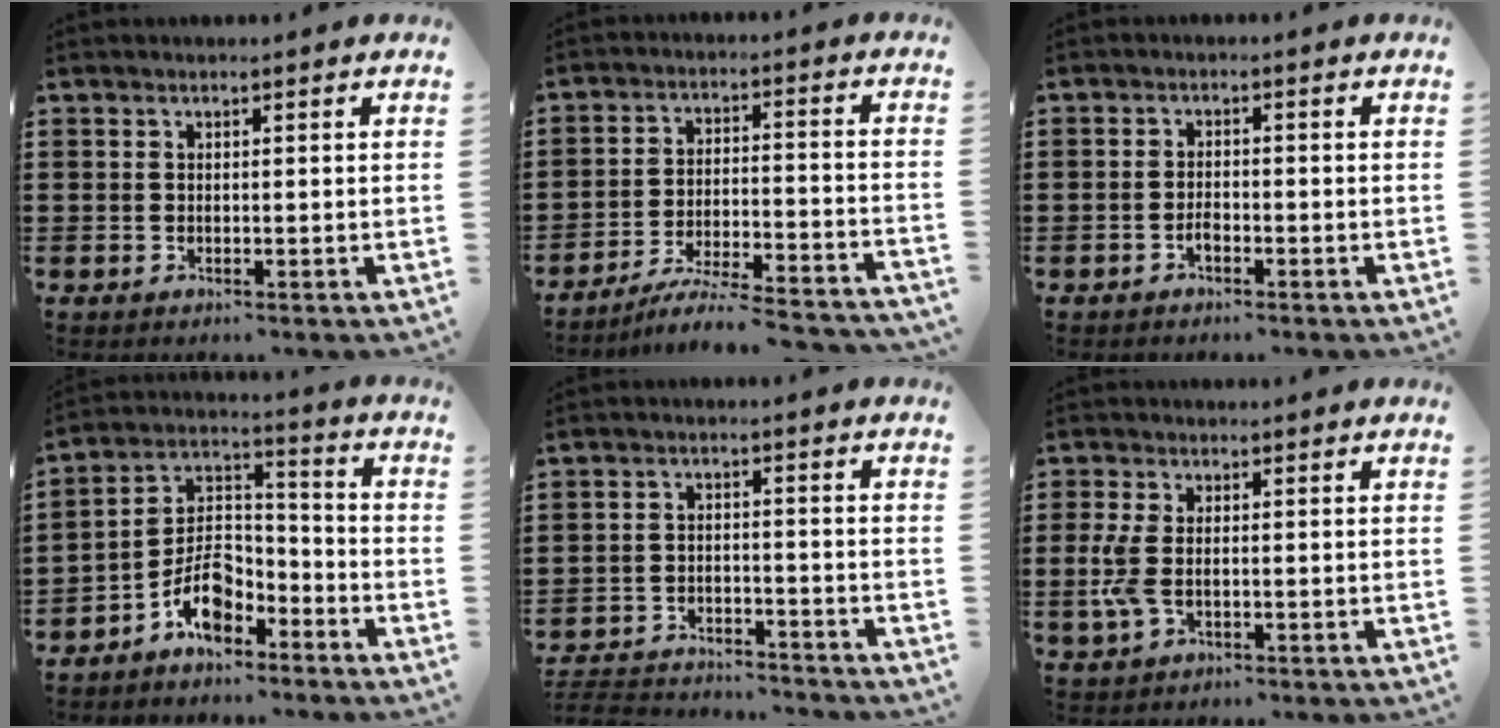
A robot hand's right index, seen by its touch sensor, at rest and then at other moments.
{"total": 6.3, "force": [-5.9, -0.1, 2.3], "torque": [-0.042, -0.008, -0.115]}
{"total": 1.6, "force": [-1.0, 0.7, 1.0], "torque": [-0.022, 0.000, -0.019]}
{"total": 7.7, "force": [-5.1, 4.1, 4.1], "torque": [-0.090, 0.006, -0.101]}
{"total": 4.2, "force": [-4.2, 0.4, 0.5], "torque": [-0.028, -0.003, -0.091]}
{"total": 4.9, "force": [-0.6, 2.6, 4.2], "torque": [-0.112, -0.008, -0.019]}